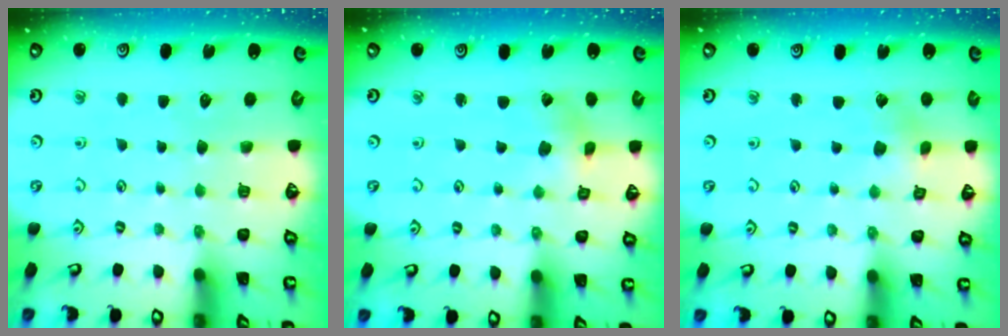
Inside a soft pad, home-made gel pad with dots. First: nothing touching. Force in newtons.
{"total": 0.8, "press": 0.8, "slide": 0.2}
{"total": 1.9, "press": 1.9, "slide": 0.2}